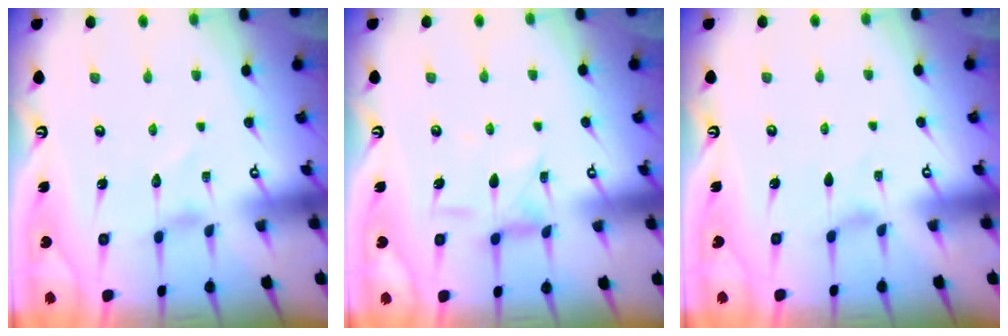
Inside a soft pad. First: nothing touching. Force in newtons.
{"total": 4.8, "press": 4.8, "slide": 0.4}
{"total": 0.0}